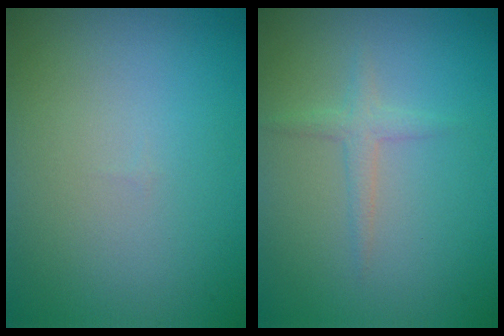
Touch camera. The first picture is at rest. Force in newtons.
{"total": 1.3, "press": 1.3, "slide": 0.1}